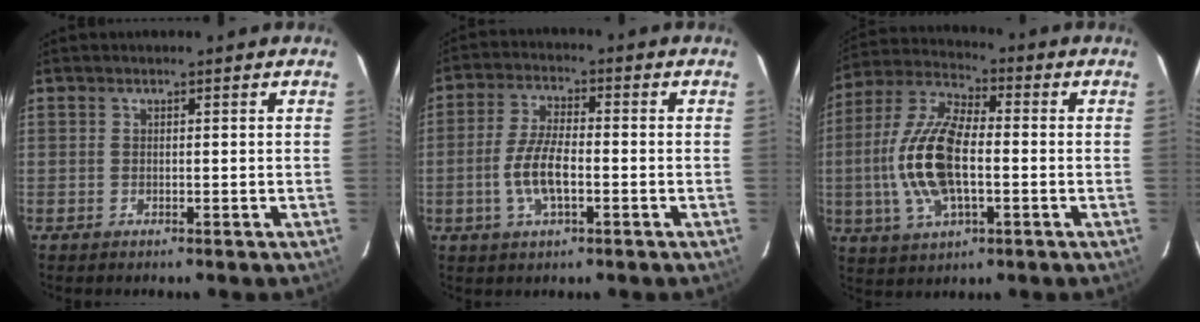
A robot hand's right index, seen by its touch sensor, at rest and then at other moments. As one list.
[{"total": 7.7, "force": [-2.2, 2.7, 6.9], "torque": [-0.144, 0.003, -0.043]}, {"total": 15.8, "force": [-1.9, 7.0, 14.0], "torque": [-0.297, 0.007, -0.038]}]